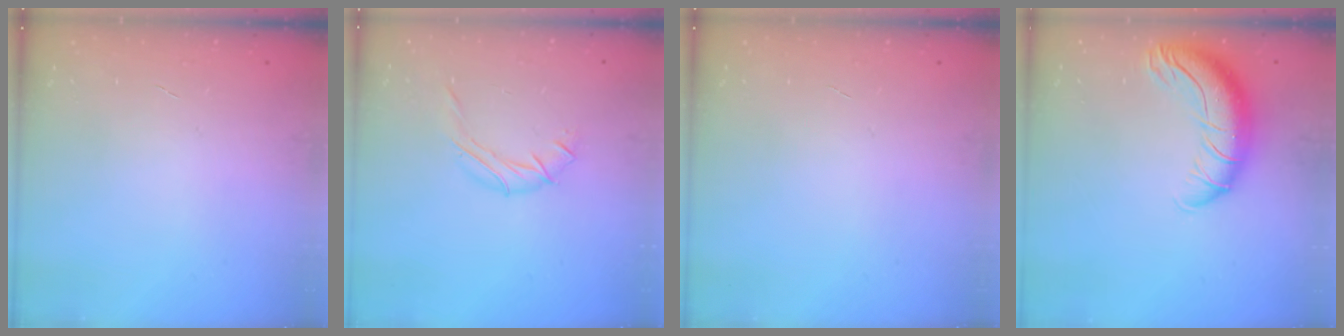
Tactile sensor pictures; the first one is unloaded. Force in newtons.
{"total": 5.8, "press": 5.8, "slide": 0.8}
{"total": 0.0}
{"total": 13.1, "press": 12.7, "slide": 3.1}